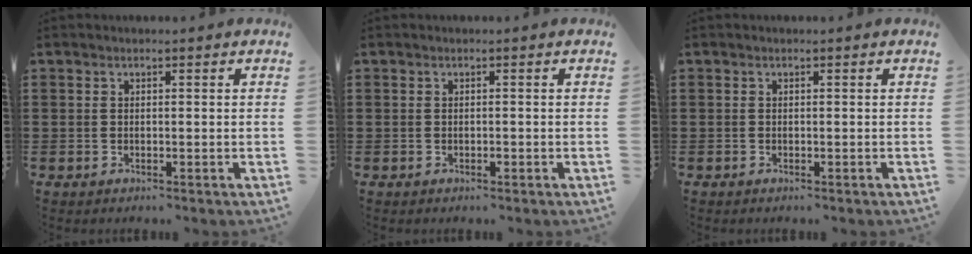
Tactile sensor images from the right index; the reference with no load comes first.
{"total": 0.6, "force": [-0.3, 0.1, 0.5], "torque": [-0.010, -0.003, -0.004]}
{"total": 0.0}